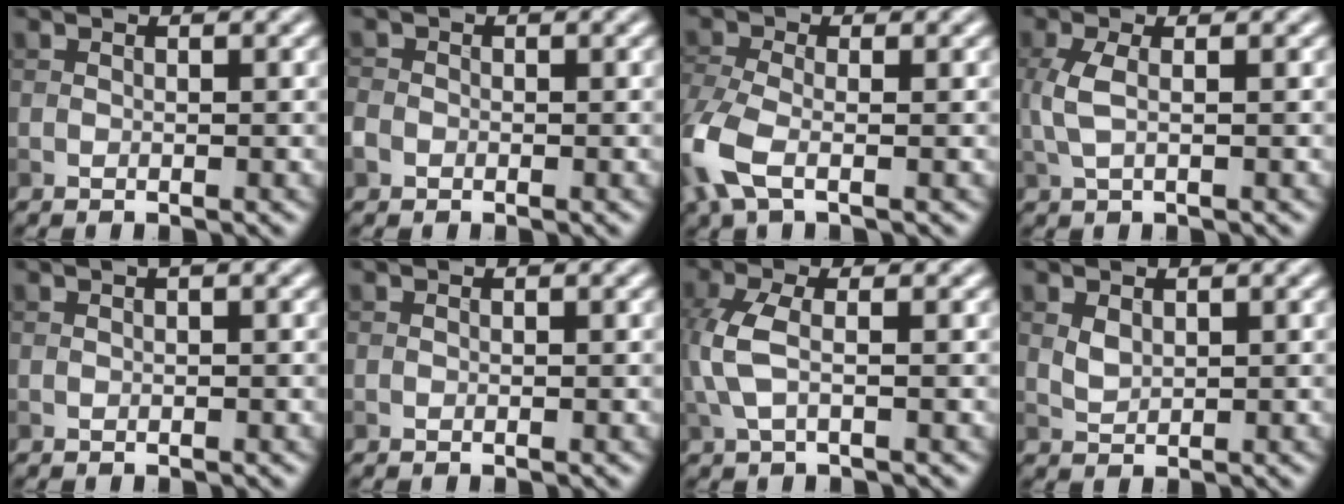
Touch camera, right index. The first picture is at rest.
{"total": 1.3, "force": [-0.6, 1.1, 0.4], "torque": [-0.005, 0.000, -0.016]}
{"total": 5.1, "force": [-2.3, 2.4, 3.9], "torque": [-0.111, -0.012, -0.059]}
{"total": 2.5, "force": [0.1, 0.9, 2.3], "torque": [-0.058, 0.001, 0.003]}
{"total": 0.6, "force": [0.3, 0.1, 0.6], "torque": [-0.012, 0.005, 0.003]}
{"total": 0.0}
{"total": 3.6, "force": [0.1, 1.5, 3.3], "torque": [-0.089, 0.002, -0.001]}
{"total": 1.3, "force": [0.6, 0.9, 0.8], "torque": [-0.022, -0.003, 0.016]}